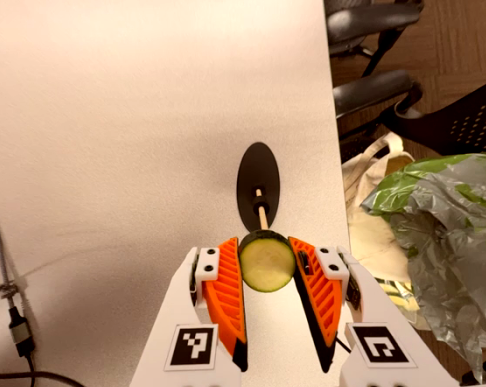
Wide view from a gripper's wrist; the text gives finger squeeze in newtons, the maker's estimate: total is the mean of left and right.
{"total": 8.1, "left": 7.8, "right": 8.5}